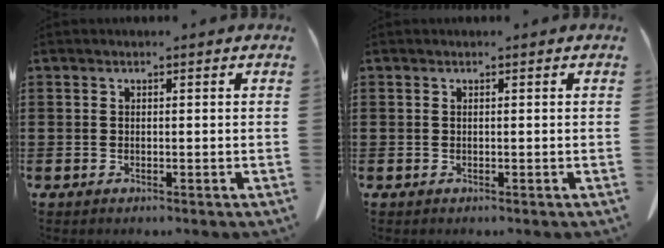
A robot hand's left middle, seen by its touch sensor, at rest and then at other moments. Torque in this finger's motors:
{"motor_torque": [-0.10, 0.07, 0.00, 0.00]}